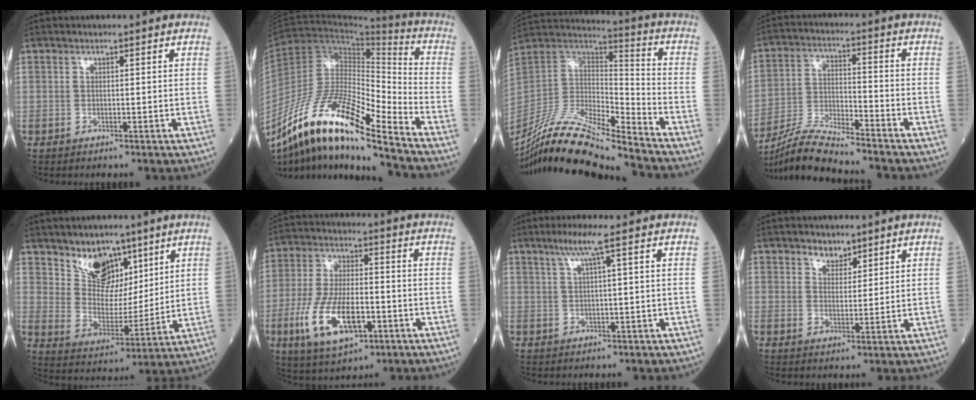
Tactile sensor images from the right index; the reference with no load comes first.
{"total": 18.8, "force": [-13.1, 2.2, 13.3], "torque": [-0.258, -0.005, -0.237]}
{"total": 18.9, "force": [-16.6, 0.6, 8.9], "torque": [-0.183, 0.016, -0.313]}
{"total": 10.6, "force": [-10.0, -0.6, 3.5], "torque": [-0.071, -0.009, -0.189]}
{"total": 9.1, "force": [6.3, 5.4, 3.8], "torque": [-0.071, 0.005, 0.123]}
{"total": 13.0, "force": [-4.5, 5.1, 11.1], "torque": [-0.228, -0.005, -0.077]}
{"total": 3.7, "force": [2.0, -0.8, 3.0], "torque": [-0.068, 0.004, 0.043]}
{"total": 2.8, "force": [2.3, 1.3, 0.7], "torque": [-0.012, -0.002, 0.041]}